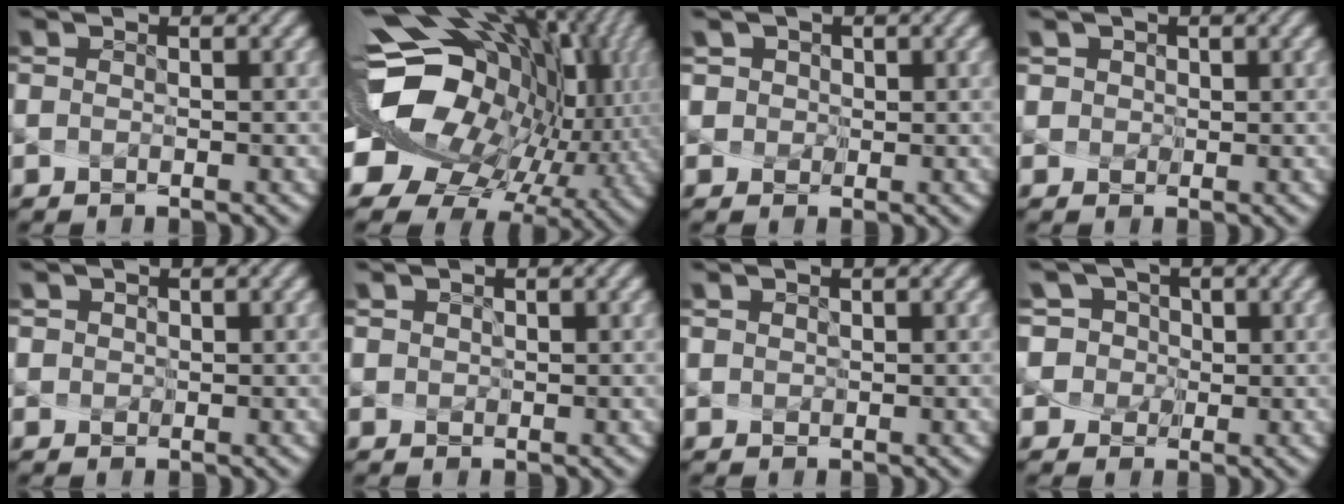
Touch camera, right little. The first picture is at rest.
{"total": 16.5, "force": [1.7, 12.6, 10.5], "torque": [-0.211, -0.009, 0.052]}
{"total": 2.0, "force": [-0.3, 2.0, 0.1], "torque": [0.015, 0.013, -0.014]}
{"total": 1.5, "force": [0.1, 1.5, 0.0], "torque": [0.017, 0.012, -0.007]}
{"total": 0.9, "force": [0.3, 0.9, -0.1], "torque": [0.016, 0.009, 0.003]}
{"total": 0.7, "force": [0.4, 0.6, -0.1], "torque": [0.013, 0.007, 0.009]}
{"total": 0.5, "force": [0.4, 0.3, -0.2], "torque": [0.008, 0.002, 0.011]}
{"total": 3.3, "force": [0.9, 3.1, 0.9], "torque": [0.001, 0.020, 0.000]}